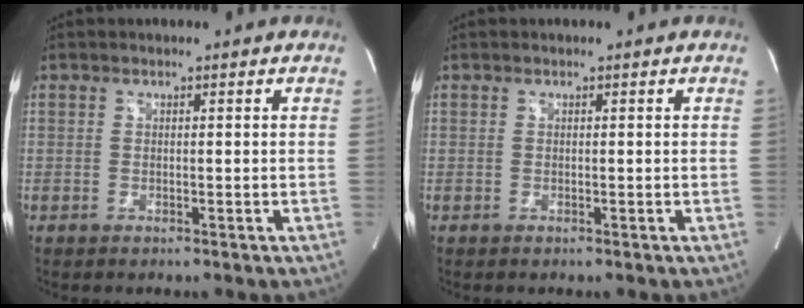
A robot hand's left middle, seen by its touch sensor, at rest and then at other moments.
{"total": 0.0}